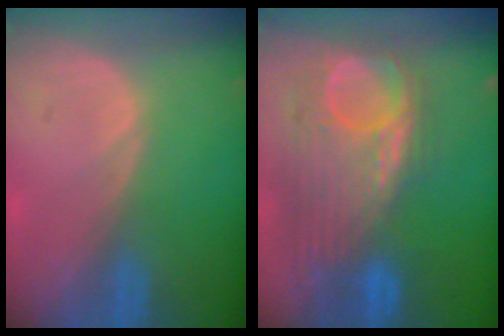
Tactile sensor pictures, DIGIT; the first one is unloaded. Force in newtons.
{"total": 11.4, "press": 10.5, "slide": 4.6}